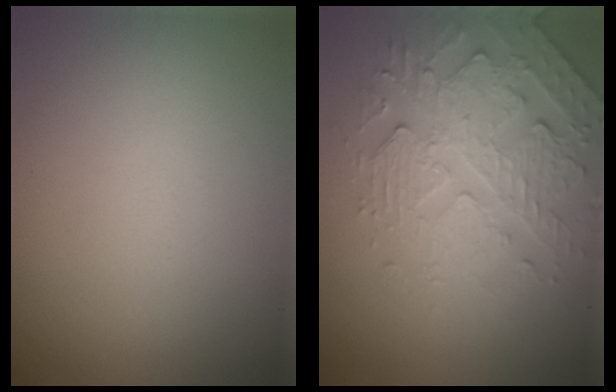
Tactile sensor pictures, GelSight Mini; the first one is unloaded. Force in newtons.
{"total": 4.8, "press": 3.8, "slide": 3.0}